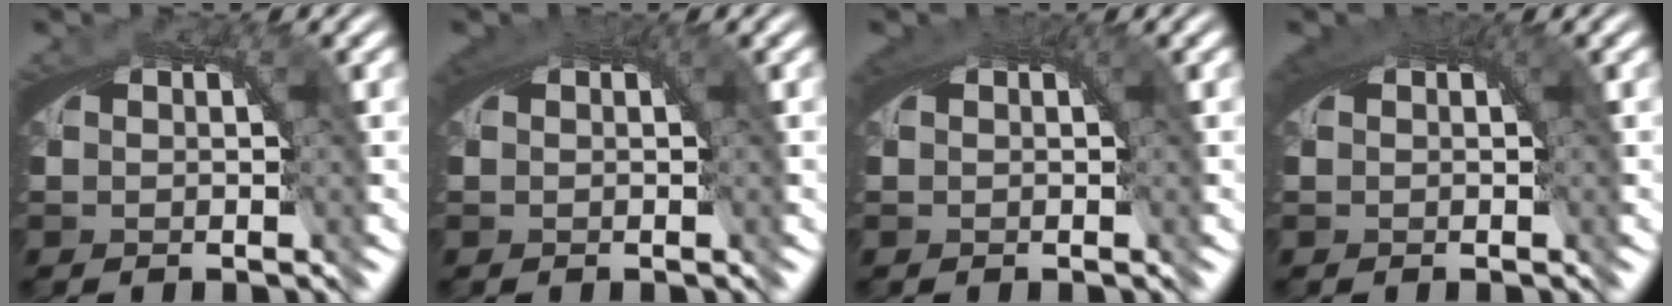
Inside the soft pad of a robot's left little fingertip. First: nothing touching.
{"total": 0.8, "force": [0.2, 0.5, 0.6], "torque": [-0.010, -0.005, 0.005]}
{"total": 0.9, "force": [0.2, 0.6, 0.6], "torque": [-0.011, -0.006, 0.006]}
{"total": 1.4, "force": [0.3, 0.9, 1.0], "torque": [-0.017, -0.006, 0.007]}